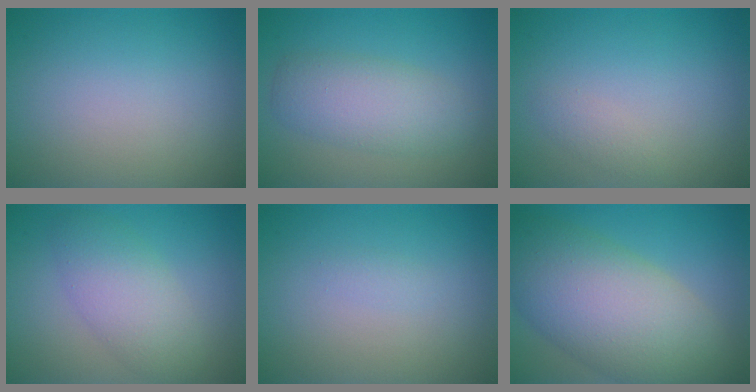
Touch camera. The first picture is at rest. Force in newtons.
{"total": 4.3, "press": 4.3, "slide": 0.2}
{"total": 0.9, "press": 0.9, "slide": 0.1}
{"total": 4.2, "press": 4.2, "slide": 0.1}
{"total": 0.6, "press": 0.6, "slide": 0.0}
{"total": 11.0, "press": 11.0, "slide": 0.5}